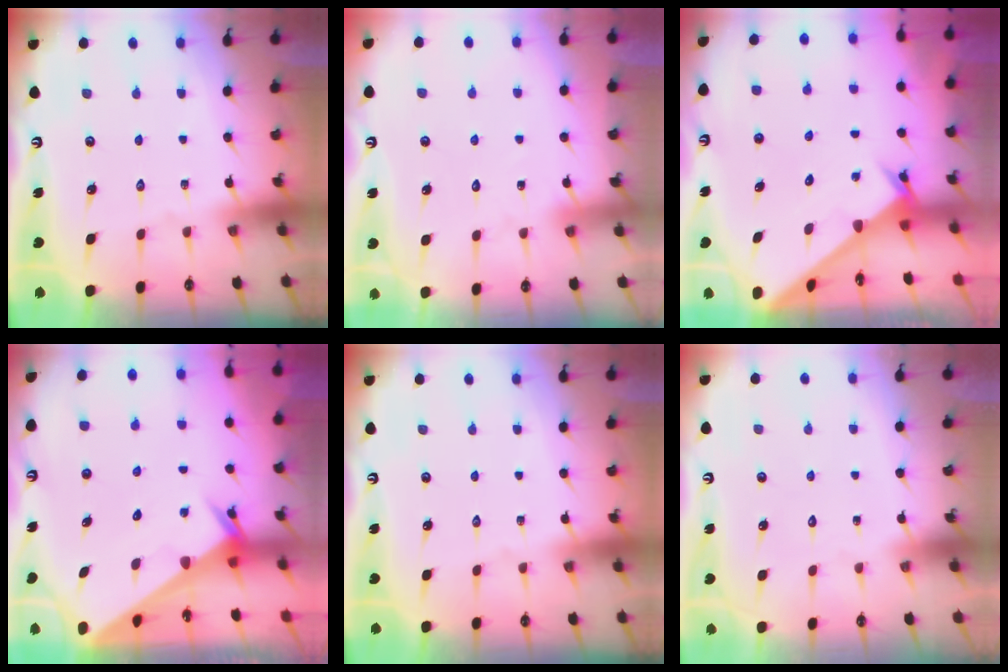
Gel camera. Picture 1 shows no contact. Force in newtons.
{"total": 4.8, "press": 4.8, "slide": 0.5}
{"total": 2.4, "press": 2.4, "slide": 0.2}
{"total": 3.1, "press": 3.1, "slide": 0.2}
{"total": 0.0}
{"total": 1.6, "press": 1.6, "slide": 0.1}